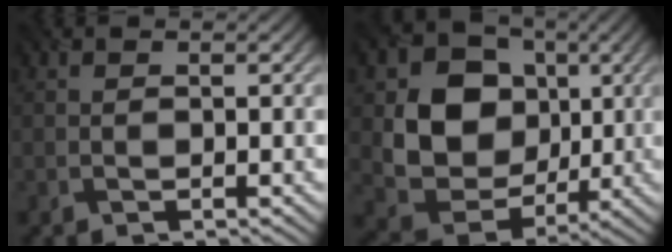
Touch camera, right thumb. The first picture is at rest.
{"total": 11.9, "force": [1.7, 10.0, 6.2], "torque": [-0.130, -0.007, 0.024]}